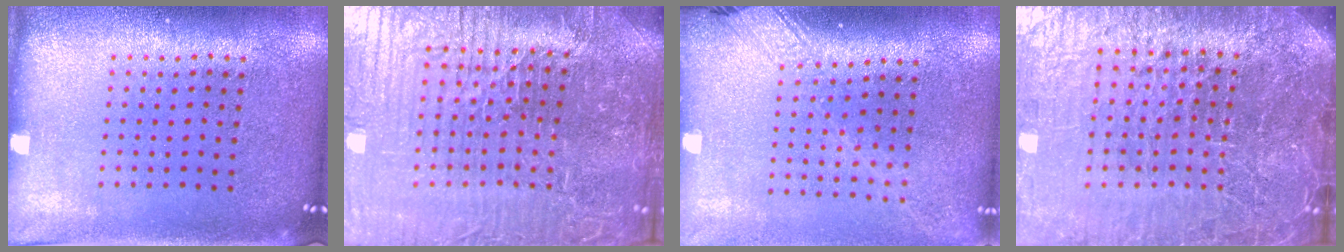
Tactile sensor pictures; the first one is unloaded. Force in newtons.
{"total": 6.4, "press": 5.9, "slide": 2.4}
{"total": 2.0, "press": 1.5, "slide": 1.3}
{"total": 7.5, "press": 6.5, "slide": 3.9}